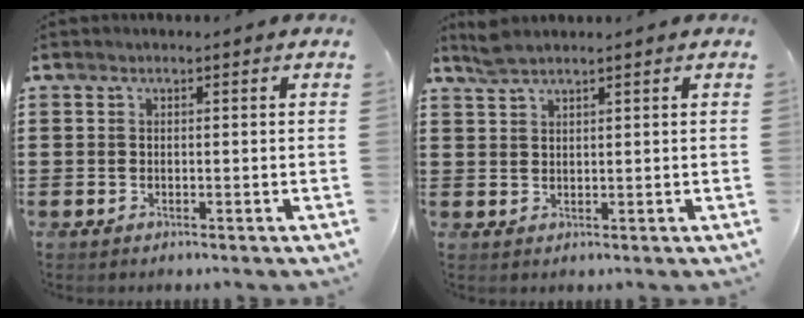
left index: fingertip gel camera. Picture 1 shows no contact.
{"total": 2.3, "force": [1.9, 0.3, 1.2], "torque": [-0.027, 0.002, 0.036]}